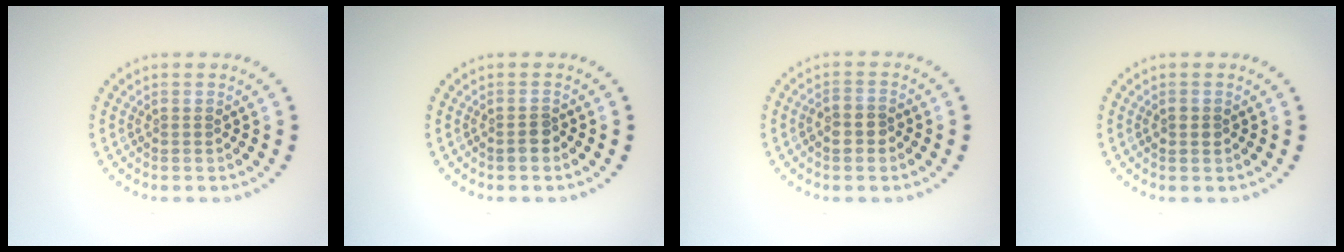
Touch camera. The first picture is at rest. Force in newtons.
{"total": 1.3, "press": 1.1, "slide": 0.7}
{"total": 2.1, "press": 2.0, "slide": 0.8}
{"total": 1.3, "press": 1.3, "slide": 0.1}